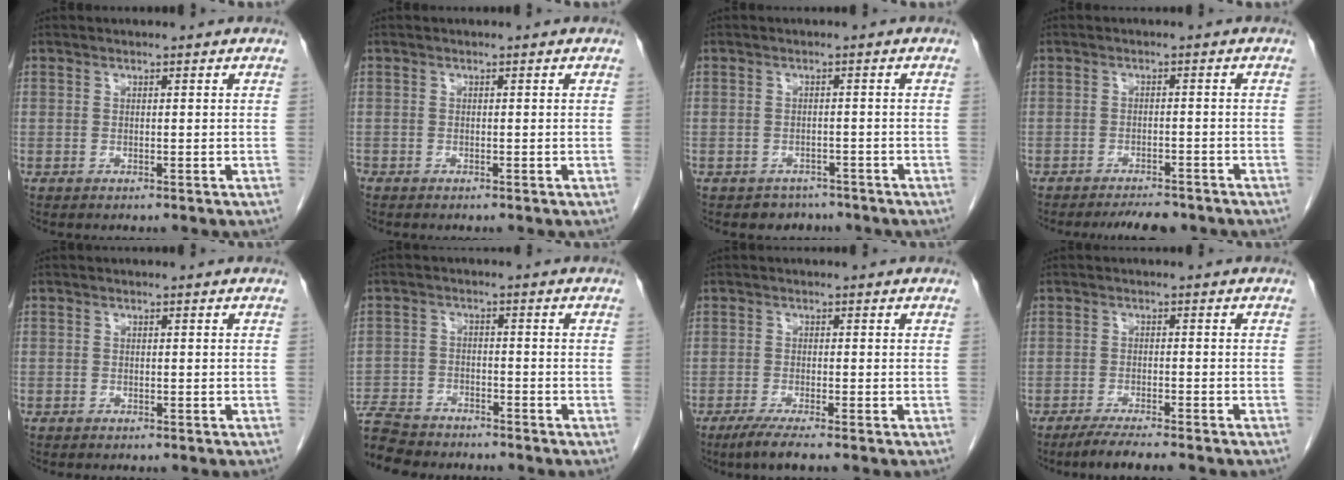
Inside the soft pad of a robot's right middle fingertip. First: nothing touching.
{"total": 0.0}
{"total": 3.0, "force": [-2.4, 1.9, -0.2], "torque": [-0.004, 0.007, -0.033]}
{"total": 5.0, "force": [-4.4, 1.4, 1.9], "torque": [-0.023, -0.005, -0.064]}
{"total": 0.8, "force": [-0.6, 0.5, 0.0], "torque": [0.001, 0.004, -0.009]}
{"total": 11.0, "force": [-7.3, 6.4, 5.3], "torque": [-0.132, -0.014, -0.103]}
{"total": 4.2, "force": [-3.1, -0.2, 2.9], "torque": [-0.053, -0.012, -0.057]}
{"total": 7.2, "force": [-6.1, 0.4, 3.8], "torque": [-0.052, -0.014, -0.095]}